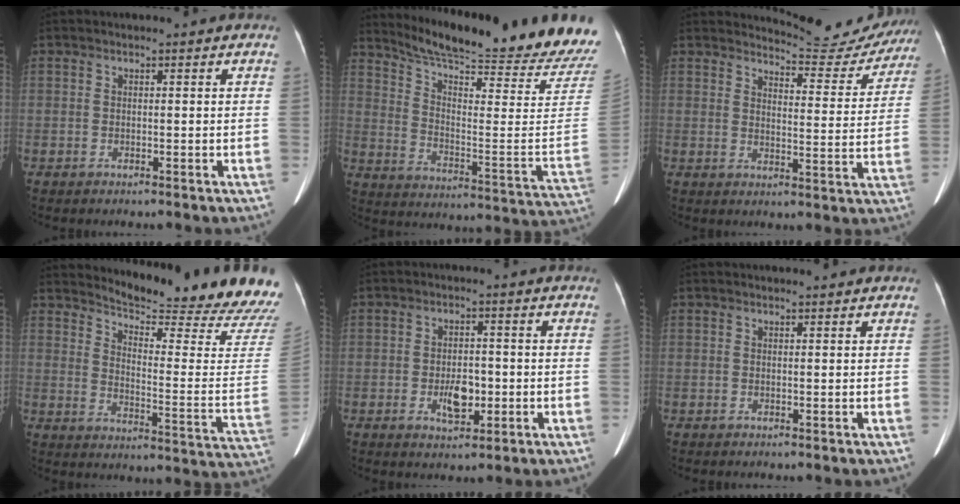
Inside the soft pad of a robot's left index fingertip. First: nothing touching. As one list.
[{"total": 26.8, "force": [24.5, -0.2, 10.9], "torque": [-0.182, -0.113, 0.320]}, {"total": 11.9, "force": [11.8, 1.4, -0.1], "torque": [0.011, -0.051, 0.129]}, {"total": 21.7, "force": [20.8, -1.1, 5.9], "torque": [-0.100, -0.143, 0.252]}, {"total": 4.5, "force": [-1.1, 2.4, 3.7], "torque": [-0.063, 0.002, -0.013]}, {"total": 1.1, "force": [1.1, 0.1, 0.3], "torque": [-0.008, 0.004, 0.016]}]